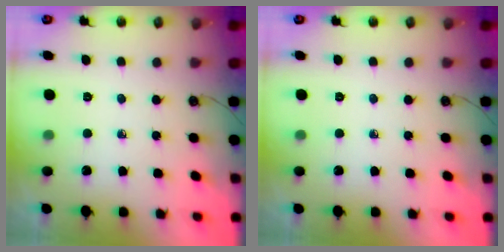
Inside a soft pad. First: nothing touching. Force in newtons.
{"total": 0.0}